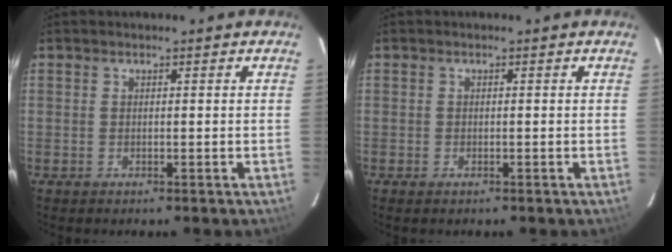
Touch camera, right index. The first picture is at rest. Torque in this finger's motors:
{"motor_torque": [0.45, -0.22, 0.10, 0.01]}